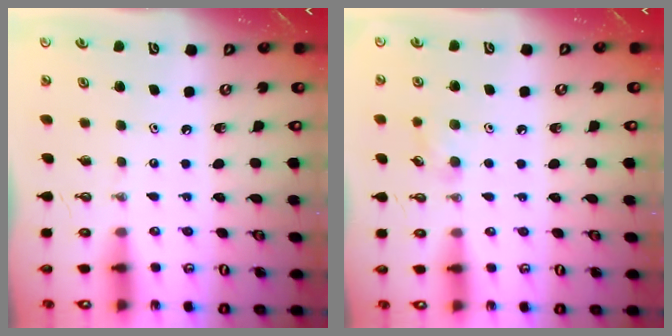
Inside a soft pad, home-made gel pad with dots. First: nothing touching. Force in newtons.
{"total": 6.8, "press": 6.6, "slide": 1.5}